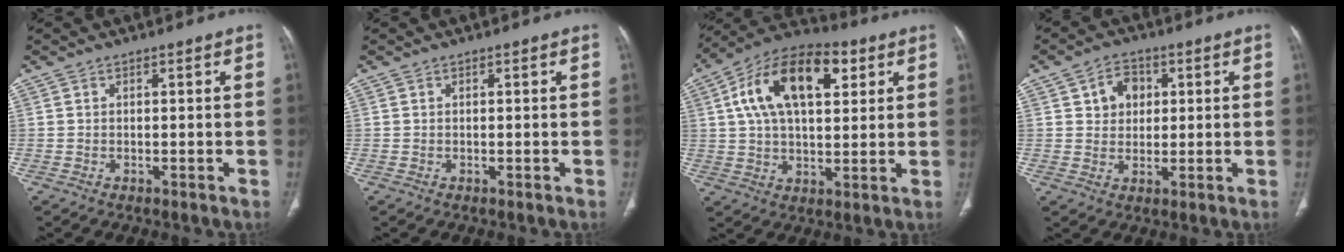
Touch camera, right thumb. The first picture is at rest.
{"total": 0.0}
{"total": 19.0, "force": [6.2, 10.1, 14.9], "torque": [-0.232, 0.011, 0.097]}
{"total": 6.0, "force": [1.9, 4.7, 3.2], "torque": [-0.020, -0.001, 0.029]}